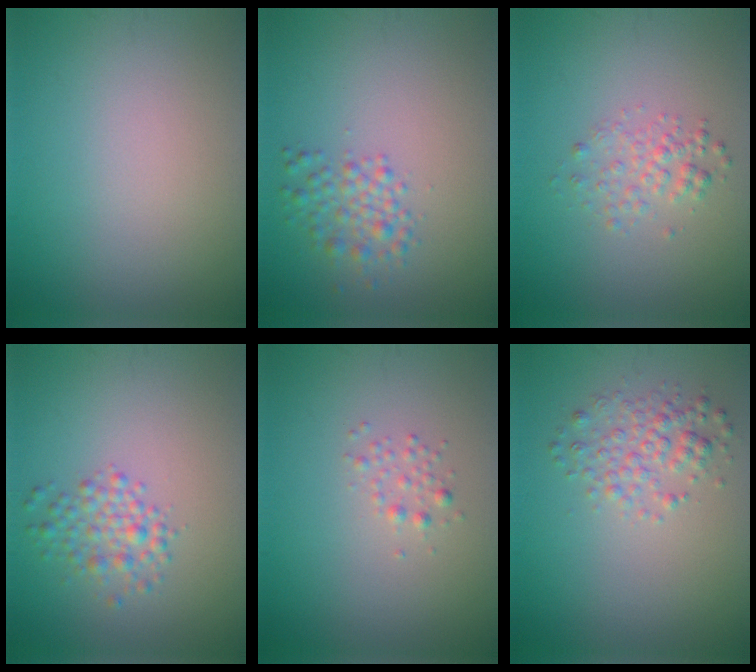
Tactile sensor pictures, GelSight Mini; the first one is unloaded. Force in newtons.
{"total": 2.3, "press": 2.3, "slide": 0.1}
{"total": 1.9, "press": 1.9, "slide": 0.1}
{"total": 3.2, "press": 3.2, "slide": 0.0}
{"total": 1.1, "press": 1.1, "slide": 0.0}
{"total": 2.6, "press": 2.6, "slide": 0.0}